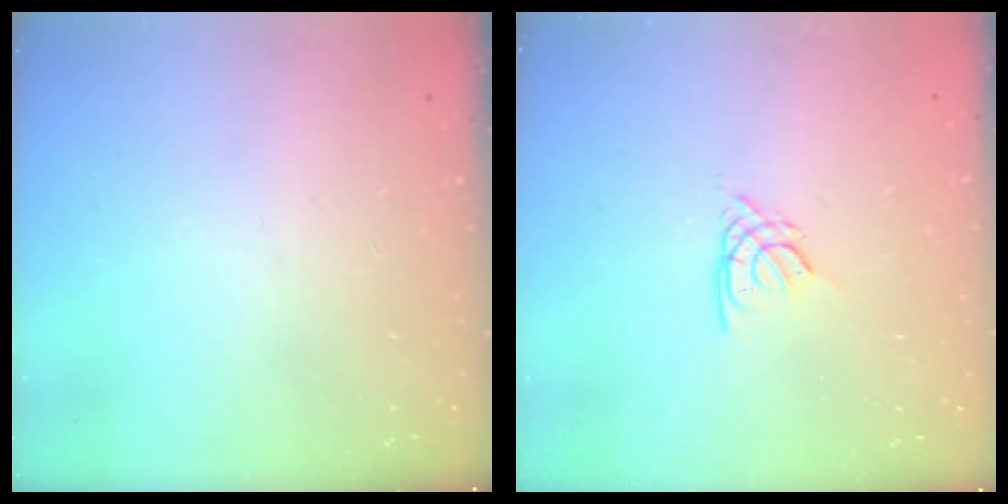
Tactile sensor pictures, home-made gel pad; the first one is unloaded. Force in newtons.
{"total": 2.2, "press": 2.1, "slide": 0.5}